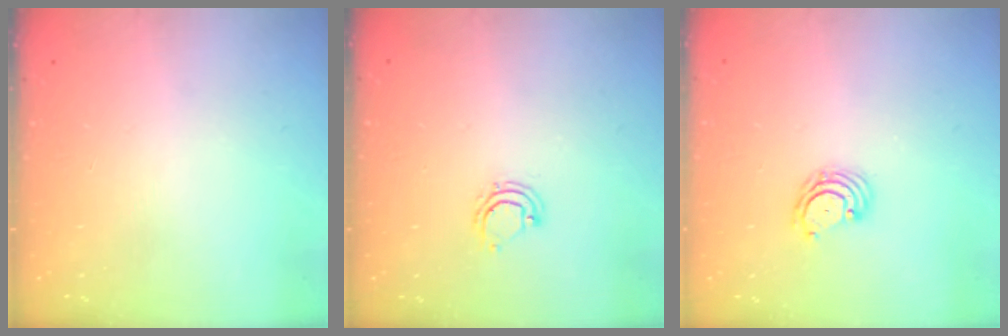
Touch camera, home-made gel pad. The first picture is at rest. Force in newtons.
{"total": 5.0, "press": 5.0, "slide": 0.2}
{"total": 2.8, "press": 2.8, "slide": 0.3}